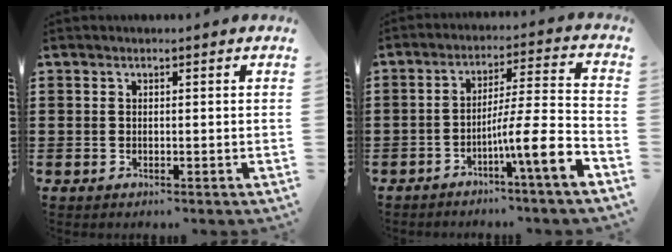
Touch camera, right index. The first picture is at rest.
{"total": 9.5, "force": [-4.8, 0.1, 8.1], "torque": [-0.131, -0.019, -0.092]}